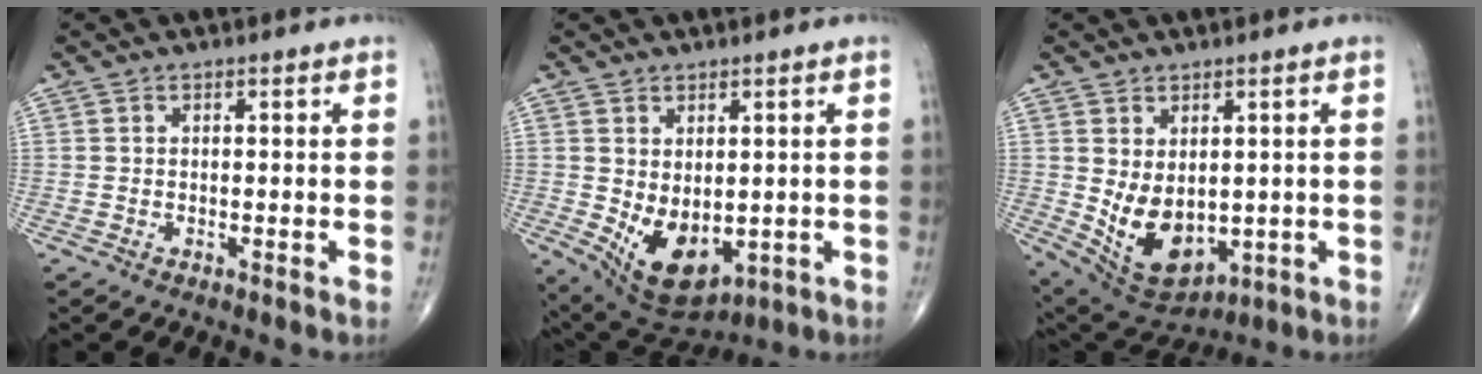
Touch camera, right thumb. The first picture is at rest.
{"total": 10.9, "force": [-1.4, 6.8, 8.4], "torque": [-0.115, -0.010, 0.008]}
{"total": 11.5, "force": [-0.4, 7.5, 8.7], "torque": [-0.122, -0.012, 0.027]}